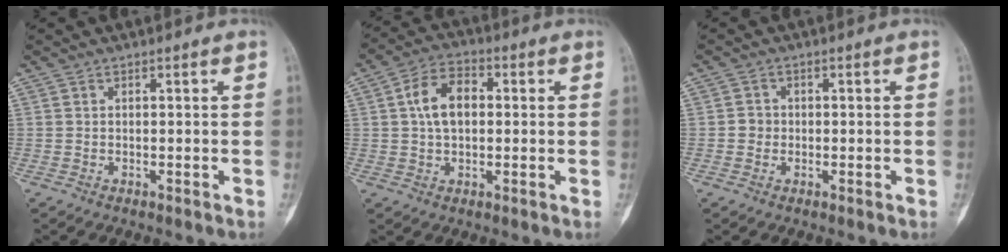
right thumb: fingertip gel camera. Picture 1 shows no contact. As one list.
[{"total": 8.4, "force": [1.1, 5.3, 6.4], "torque": [-0.108, 0.018, 0.013]}, {"total": 2.0, "force": [-0.2, 1.9, 0.5], "torque": [0.004, 0.008, -0.006]}]